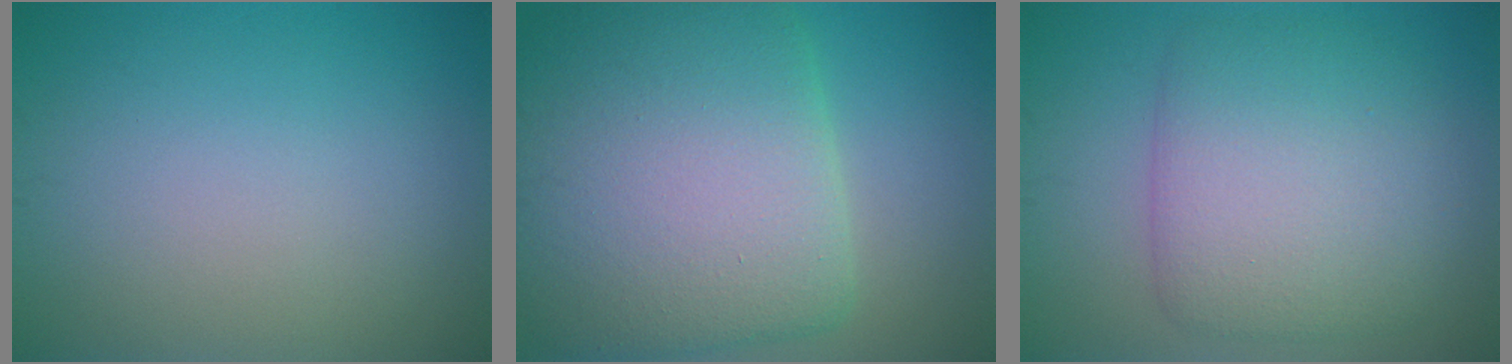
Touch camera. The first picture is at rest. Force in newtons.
{"total": 13.2, "press": 13.2, "slide": 0.2}
{"total": 7.2, "press": 7.1, "slide": 0.2}